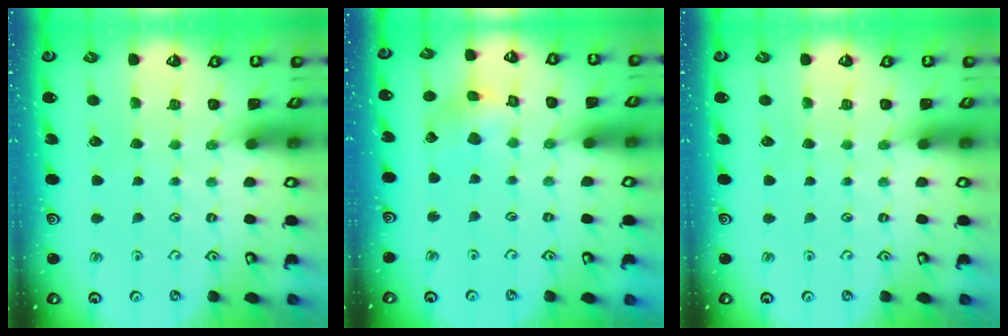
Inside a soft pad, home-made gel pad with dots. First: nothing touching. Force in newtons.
{"total": 4.3, "press": 4.3, "slide": 0.5}
{"total": 0.0}